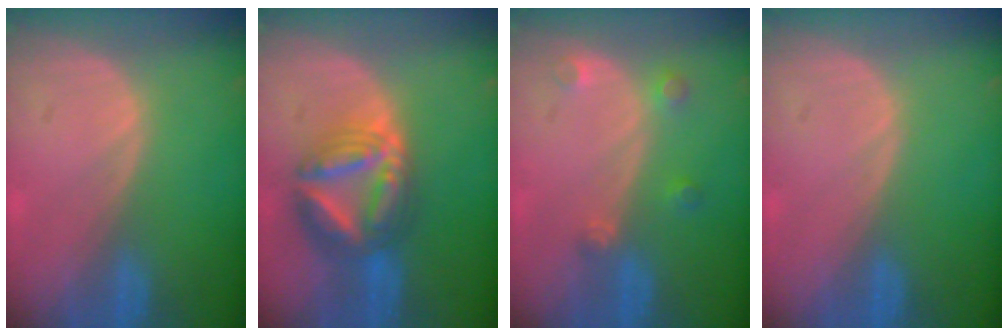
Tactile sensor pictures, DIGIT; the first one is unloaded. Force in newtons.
{"total": 8.9, "press": 8.8, "slide": 0.9}
{"total": 2.6, "press": 2.6, "slide": 0.5}
{"total": 0.0}